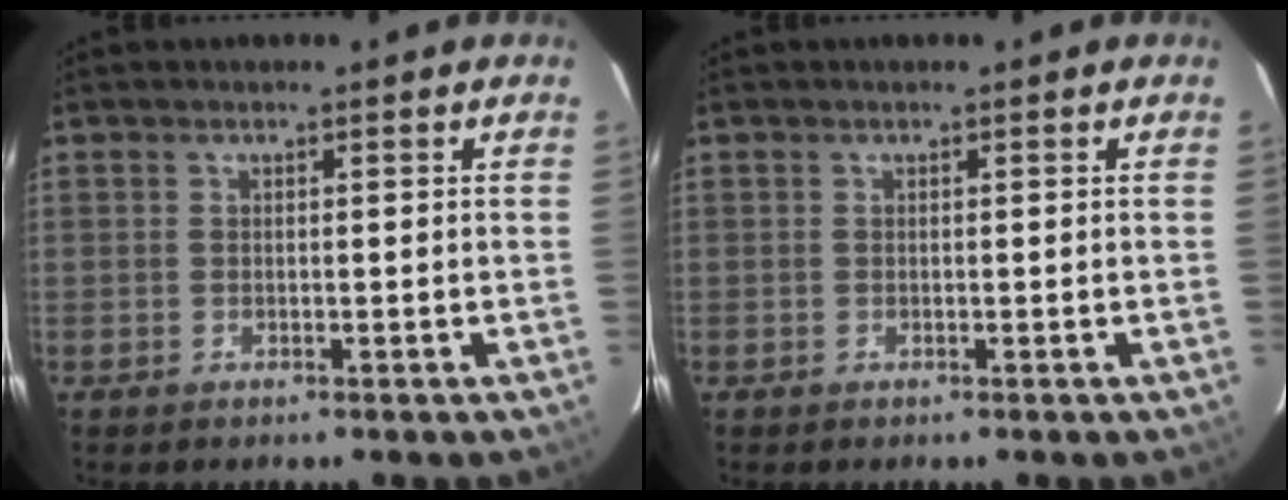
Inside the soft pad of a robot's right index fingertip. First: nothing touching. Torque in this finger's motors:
{"motor_torque": [0.00, 0.00, 0.02, 0.01]}